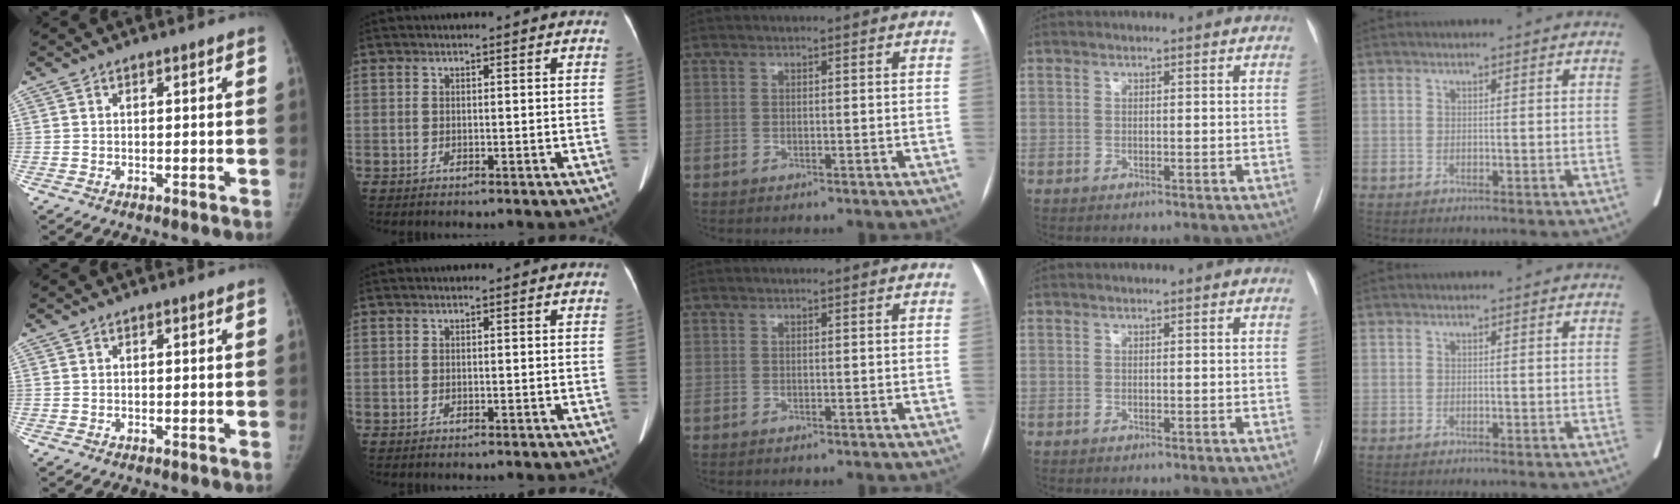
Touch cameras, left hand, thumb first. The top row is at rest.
{}